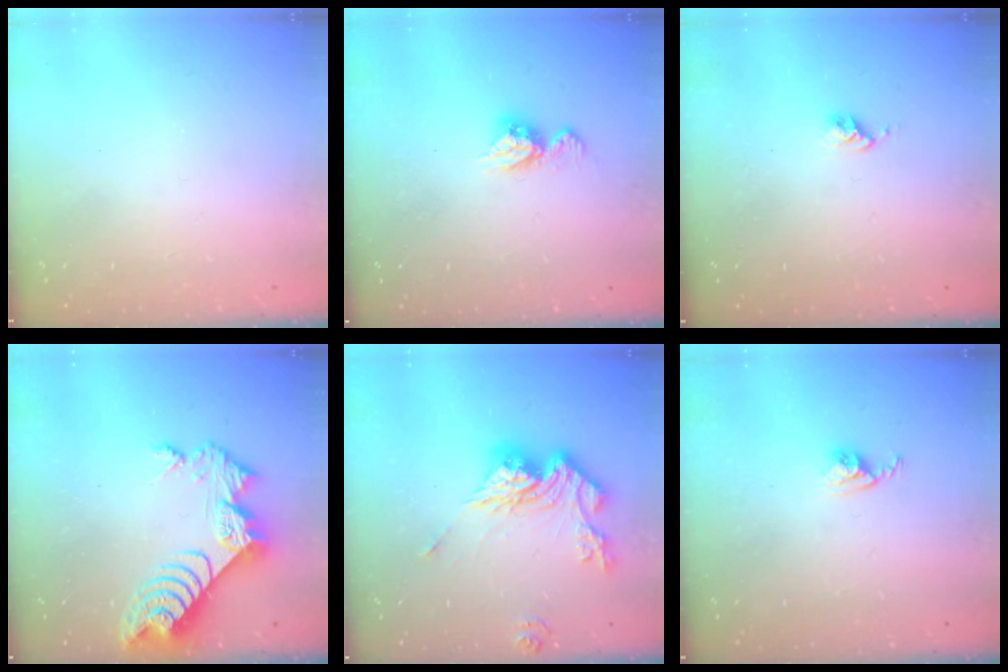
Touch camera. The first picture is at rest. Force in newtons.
{"total": 7.8, "press": 7.8, "slide": 0.6}
{"total": 2.7, "press": 2.6, "slide": 0.4}
{"total": 10.0, "press": 10.0, "slide": 0.9}
{"total": 16.4, "press": 16.3, "slide": 1.9}
{"total": 3.9, "press": 3.9, "slide": 0.2}